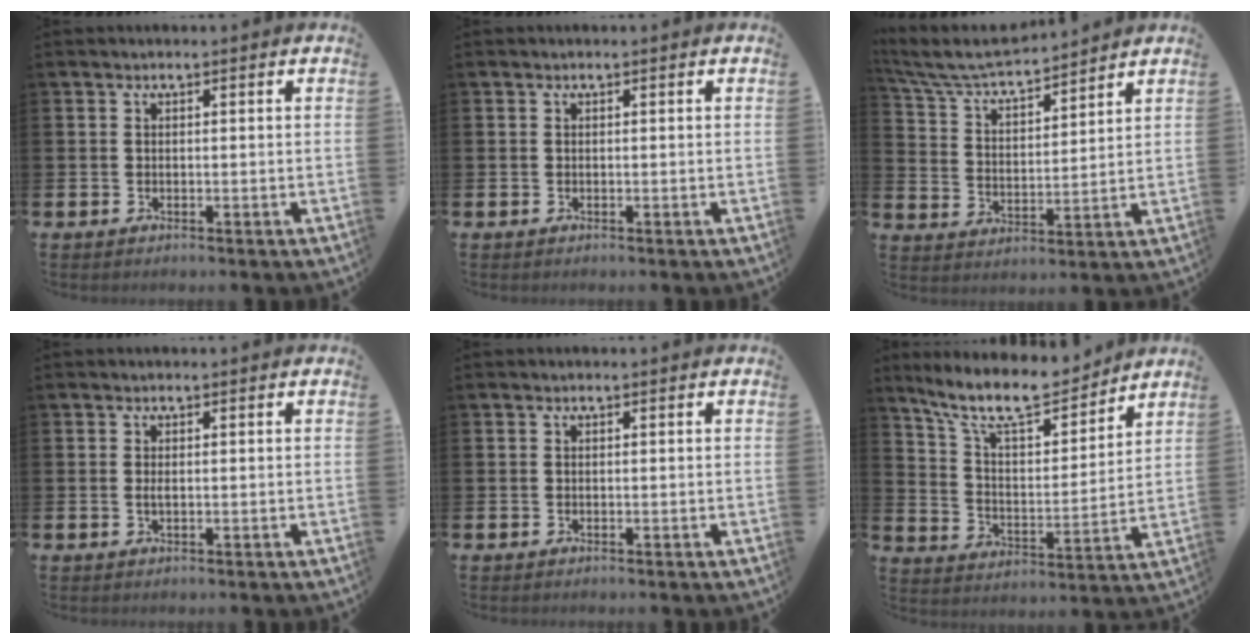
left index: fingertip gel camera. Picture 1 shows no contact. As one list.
[{"total": 0.0}, {"total": 6.5, "force": [6.2, 1.0, 1.9], "torque": [-0.071, -0.044, 0.106]}, {"total": 0.7, "force": [0.0, 0.2, 0.7], "torque": [-0.013, 0.001, -0.001]}, {"total": 0.0}, {"total": 11.1, "force": [9.7, 2.6, 4.5], "torque": [-0.112, -0.062, 0.170]}]